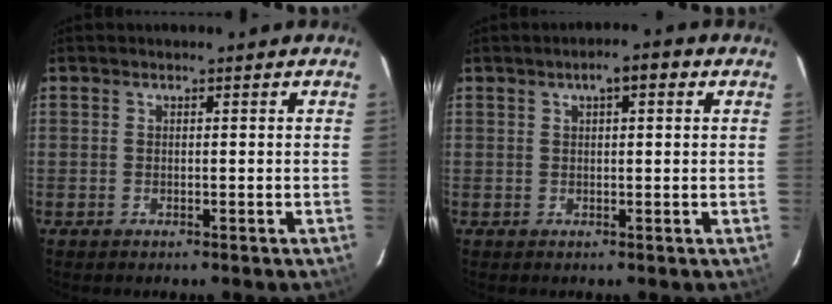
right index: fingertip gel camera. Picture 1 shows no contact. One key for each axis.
{"total": 3.8, "fx": 1.7, "fy": 1.2, "fz": 3.2, "tx": -0.053, "ty": 0.015, "tz": 0.027}